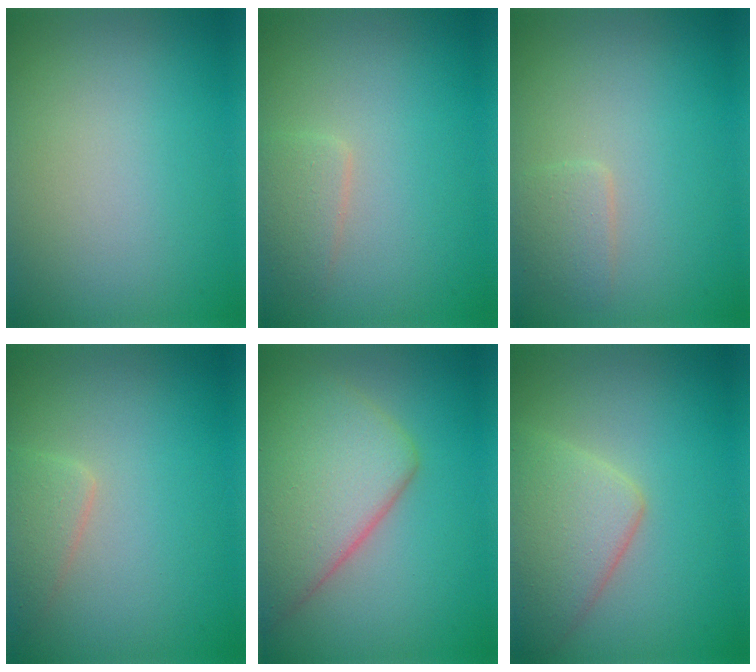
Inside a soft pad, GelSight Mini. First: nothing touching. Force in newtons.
{"total": 1.7, "press": 1.7, "slide": 0.1}
{"total": 1.6, "press": 1.5, "slide": 0.2}
{"total": 1.9, "press": 1.9, "slide": 0.2}
{"total": 8.3, "press": 8.3, "slide": 0.4}
{"total": 5.2, "press": 5.2, "slide": 0.3}